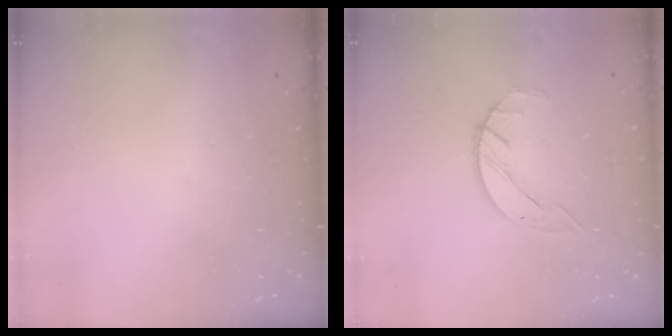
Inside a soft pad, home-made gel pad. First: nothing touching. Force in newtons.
{"total": 3.2, "press": 3.2, "slide": 0.4}